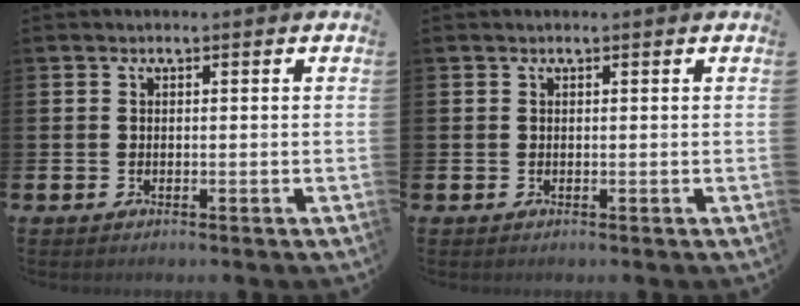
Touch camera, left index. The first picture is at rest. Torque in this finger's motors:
{"motor_torque": [0.49, -0.91, 0.02, 0.01]}